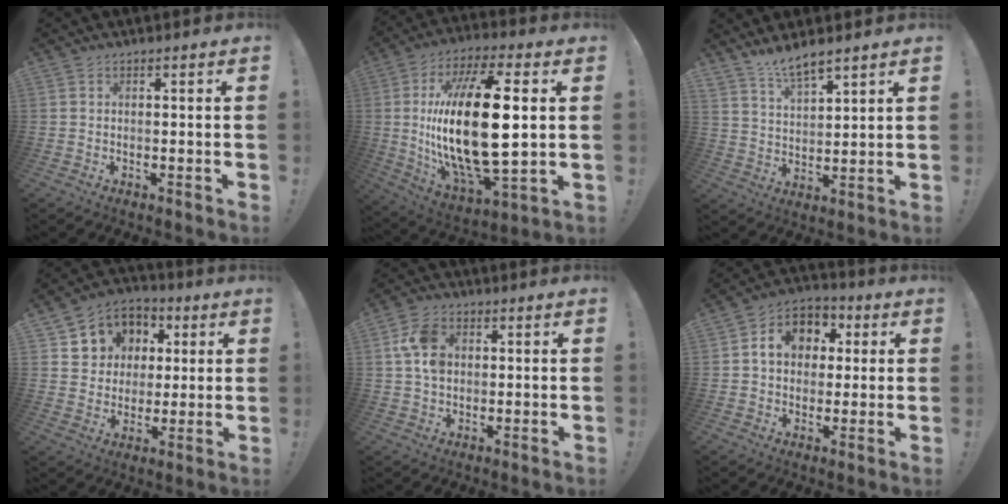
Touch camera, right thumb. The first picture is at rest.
{"total": 27.6, "force": [1.6, 10.9, 25.3], "torque": [-0.515, -0.012, 0.022]}
{"total": 7.5, "force": [6.5, 2.0, 3.1], "torque": [-0.061, -0.040, 0.123]}
{"total": 9.3, "force": [2.4, 8.8, 1.7], "torque": [-0.023, -0.017, 0.055]}
{"total": 8.8, "force": [1.8, 6.5, 5.6], "torque": [-0.105, 0.009, 0.036]}
{"total": 10.2, "force": [2.2, 8.6, 5.0], "torque": [-0.072, 0.003, 0.045]}